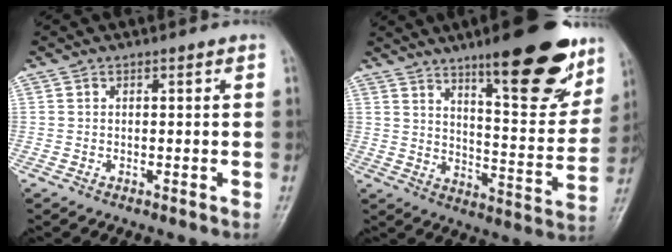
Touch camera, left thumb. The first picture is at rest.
{"total": 21.0, "force": [13.1, 5.7, 15.3], "torque": [-0.167, -0.069, 0.194]}